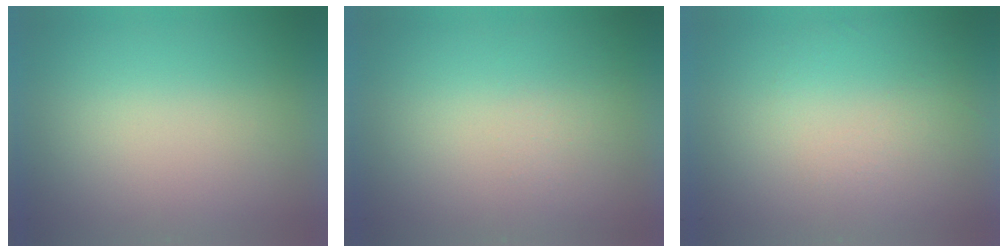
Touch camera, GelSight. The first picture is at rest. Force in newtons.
{"total": 1.3}
{"total": 1.2}